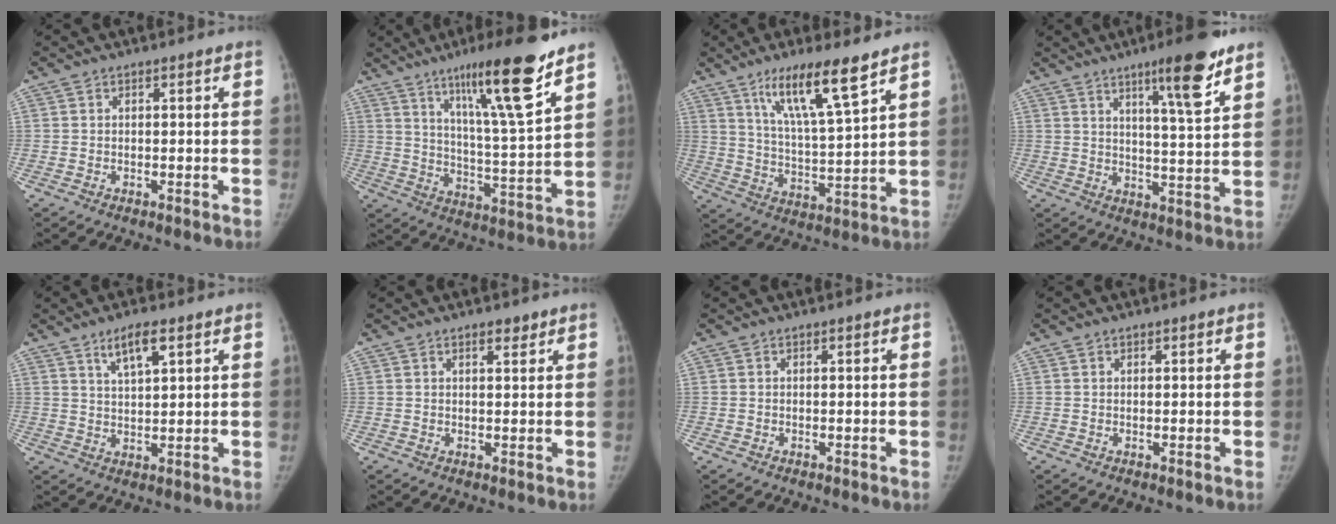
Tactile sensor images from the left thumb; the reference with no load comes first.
{"total": 18.0, "force": [11.4, 1.3, 13.9], "torque": [-0.207, -0.065, 0.184]}
{"total": 13.3, "force": [8.5, 1.7, 10.0], "torque": [-0.173, -0.047, 0.158]}
{"total": 11.7, "force": [7.3, 1.3, 9.1], "torque": [-0.128, -0.042, 0.109]}
{"total": 5.7, "force": [3.3, 1.8, 4.3], "torque": [-0.072, -0.016, 0.060]}
{"total": 2.1, "force": [1.5, 0.8, 1.2], "torque": [-0.011, -0.008, 0.022]}
{"total": 0.0}
{"total": 0.0}